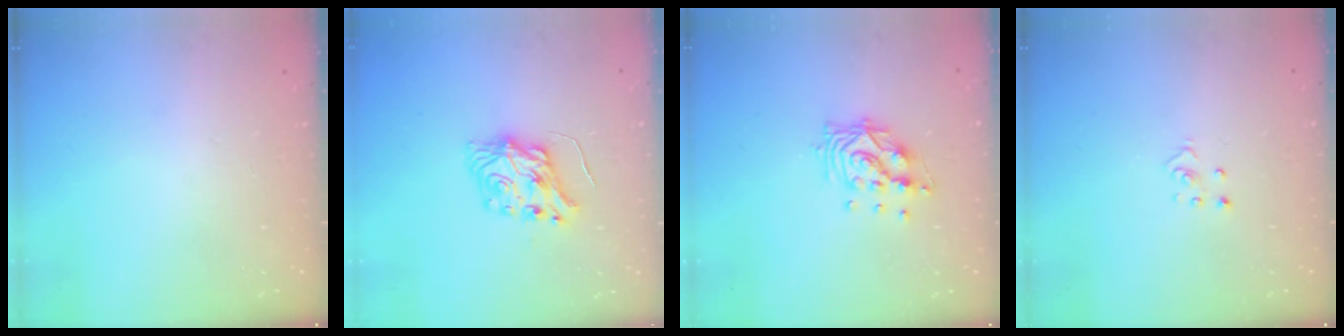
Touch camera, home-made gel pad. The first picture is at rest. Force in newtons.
{"total": 7.1, "press": 7.0, "slide": 0.7}
{"total": 10.8, "press": 10.8, "slide": 0.7}
{"total": 2.8, "press": 2.8, "slide": 0.3}